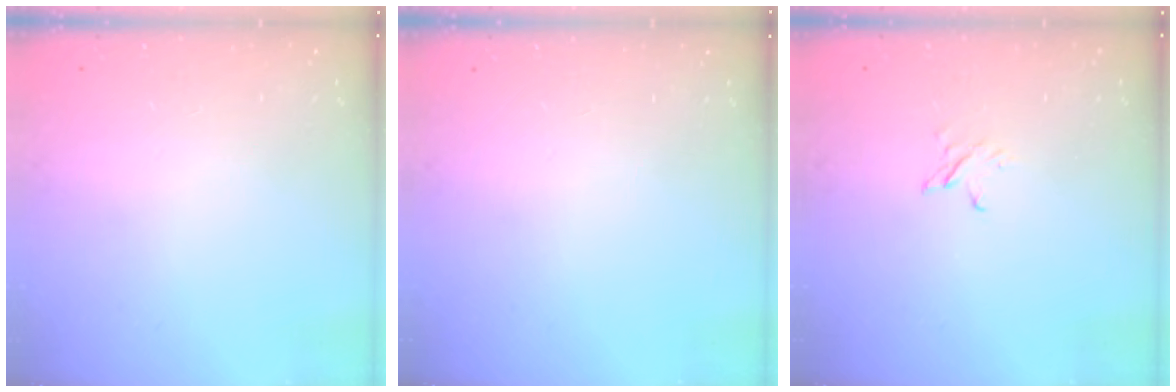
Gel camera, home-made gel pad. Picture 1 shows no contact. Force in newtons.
{"total": 0.0}
{"total": 2.4, "press": 2.4, "slide": 0.3}